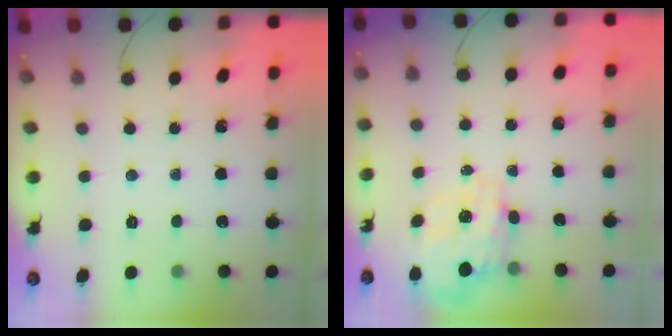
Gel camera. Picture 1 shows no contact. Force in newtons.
{"total": 3.0, "press": 2.8, "slide": 1.2}